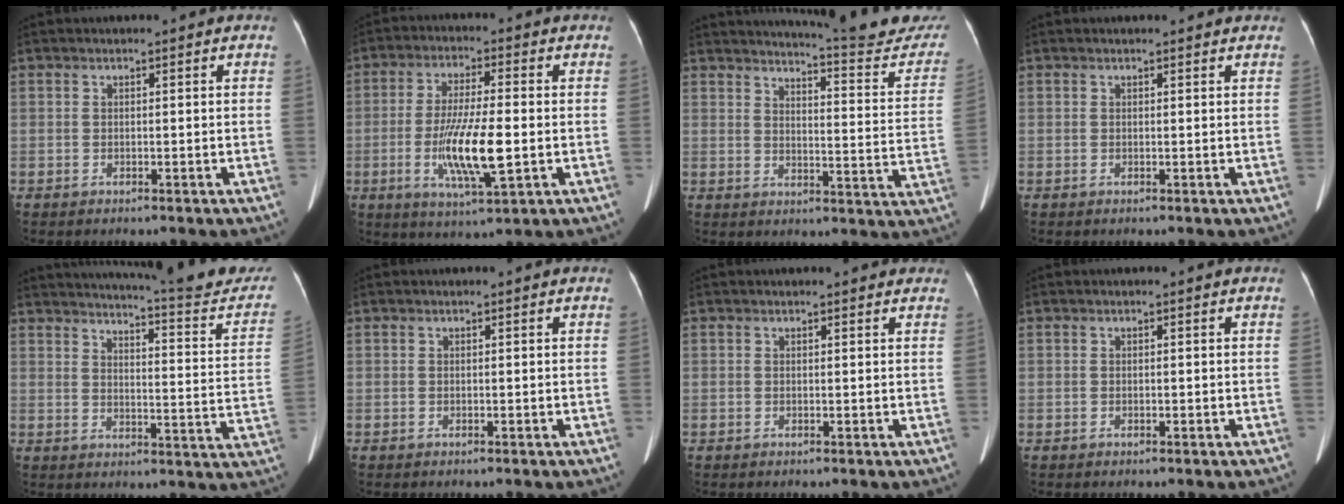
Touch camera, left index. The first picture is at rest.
{"total": 10.7, "force": [-2.1, 1.4, 10.4], "torque": [-0.200, -0.015, -0.036]}
{"total": 19.8, "force": [19.0, 1.0, 5.5], "torque": [-0.070, -0.099, 0.214]}
{"total": 1.5, "force": [1.4, 0.4, 0.3], "torque": [-0.014, 0.006, 0.011]}
{"total": 22.1, "force": [20.4, 1.7, 8.3], "torque": [-0.111, -0.069, 0.238]}
{"total": 0.0}
{"total": 2.5, "force": [2.2, 0.9, 0.6], "torque": [-0.007, 0.007, 0.013]}
{"total": 0.0}